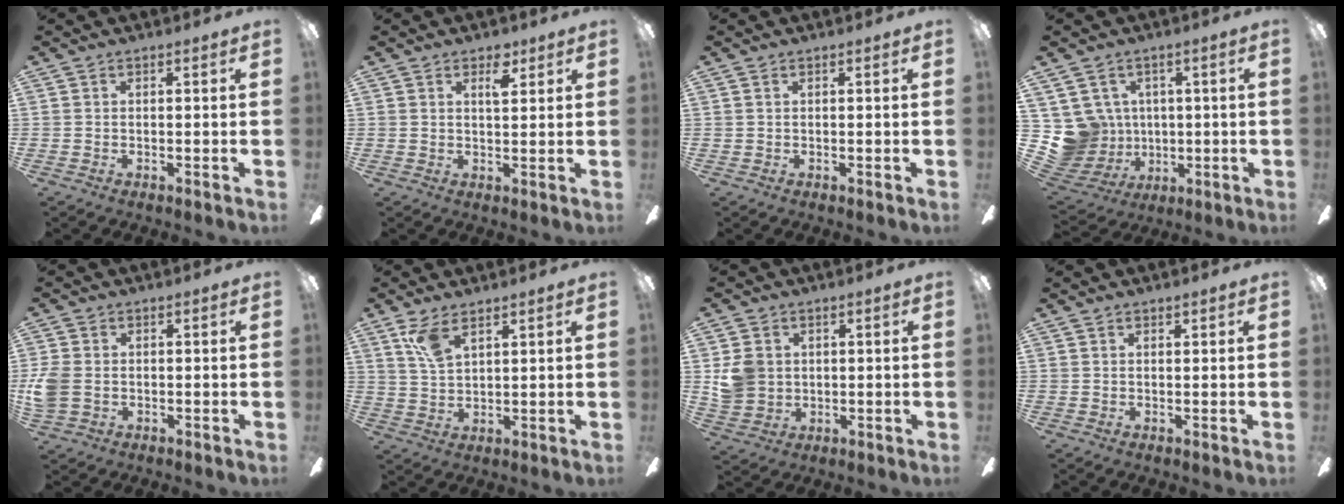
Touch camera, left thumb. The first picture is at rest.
{"total": 4.4, "force": [2.7, 2.0, 2.8], "torque": [-0.030, -0.010, 0.042]}
{"total": 0.0}
{"total": 10.0, "force": [1.2, 9.8, 1.6], "torque": [-0.079, -0.016, 0.034]}
{"total": 5.6, "force": [-0.3, 4.3, 3.6], "torque": [-0.089, 0.005, -0.006]}
{"total": 6.7, "force": [4.3, 2.5, 4.4], "torque": [-0.098, -0.003, 0.080]}
{"total": 6.4, "force": [1.4, 5.9, 2.0], "torque": [-0.027, 0.010, 0.032]}
{"total": 0.8, "force": [0.7, 0.3, 0.2], "torque": [0.004, -0.002, 0.012]}